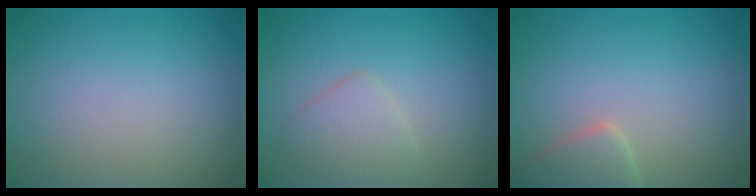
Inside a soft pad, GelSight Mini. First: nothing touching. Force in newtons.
{"total": 2.2, "press": 2.2, "slide": 0.2}
{"total": 2.5, "press": 2.5, "slide": 0.3}